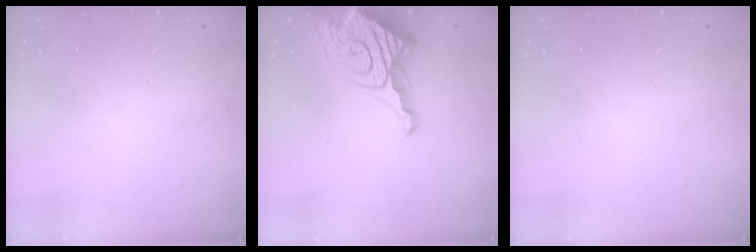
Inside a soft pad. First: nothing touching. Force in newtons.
{"total": 16.1, "press": 16.0, "slide": 1.9}
{"total": 0.0}